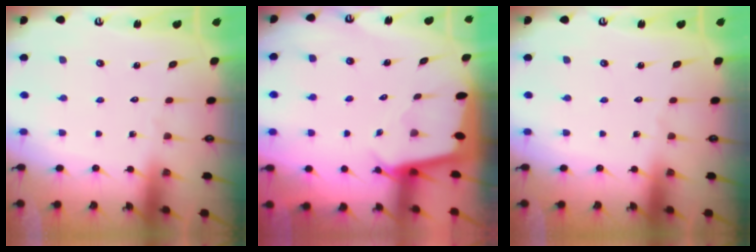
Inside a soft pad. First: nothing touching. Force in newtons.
{"total": 2.3, "press": 2.3, "slide": 0.1}
{"total": 0.0}